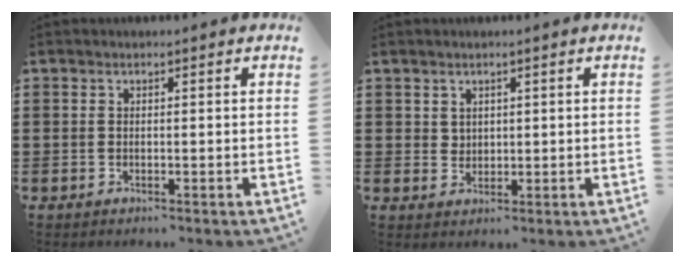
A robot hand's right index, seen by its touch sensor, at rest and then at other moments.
{"total": 2.0, "force": [1.3, 1.4, 0.2], "torque": [-0.009, 0.008, 0.026]}